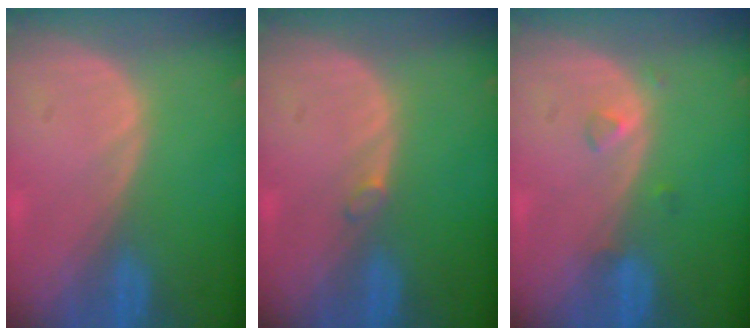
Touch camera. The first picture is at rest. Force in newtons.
{"total": 0.9, "press": 0.8, "slide": 0.2}
{"total": 1.5, "press": 1.5, "slide": 0.1}